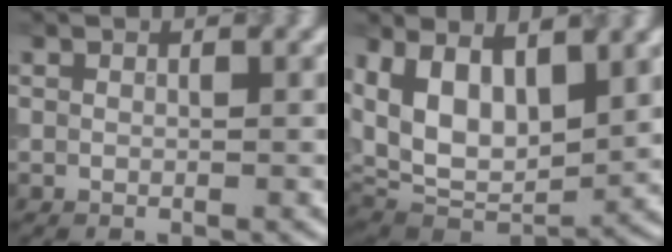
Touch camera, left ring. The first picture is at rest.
{"total": 12.1, "force": [3.0, 6.6, 9.7], "torque": [-0.182, -0.002, 0.057]}